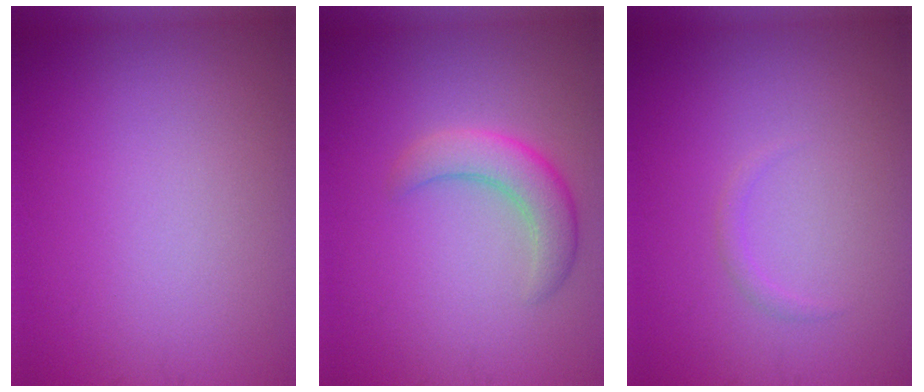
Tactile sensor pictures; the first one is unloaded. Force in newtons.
{"total": 3.5, "press": 3.5, "slide": 0.1}
{"total": 0.7, "press": 0.7, "slide": 0.1}